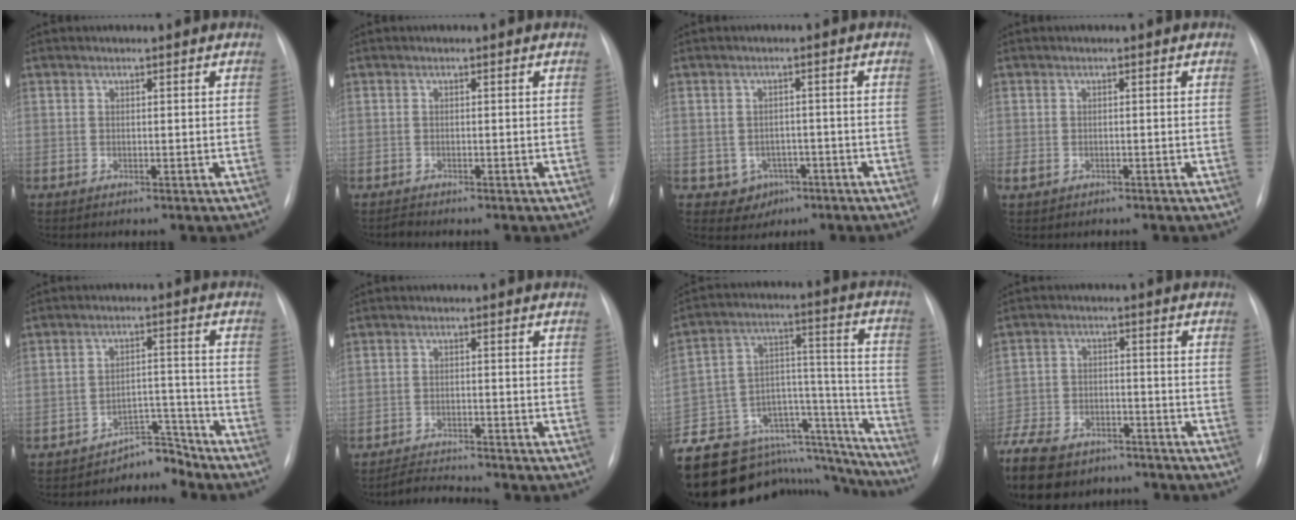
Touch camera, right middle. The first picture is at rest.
{"total": 0.6, "force": [-0.6, 0.0, 0.0], "torque": [-0.002, -0.004, -0.013]}
{"total": 4.2, "force": [-1.8, 3.7, 0.8], "torque": [-0.006, 0.011, -0.015]}
{"total": 1.8, "force": [-0.9, 1.1, 1.1], "torque": [-0.030, -0.001, -0.009]}
{"total": 5.0, "force": [-4.8, 0.9, -0.8], "torque": [0.020, 0.035, -0.070]}
{"total": 3.9, "force": [-3.9, -0.5, 0.1], "torque": [-0.007, -0.017, -0.065]}
{"total": 34.0, "force": [-28.2, 14.0, 12.8], "torque": [-0.233, 0.039, -0.406]}
{"total": 19.9, "force": [-14.7, 9.9, 9.1], "torque": [-0.254, -0.025, -0.226]}